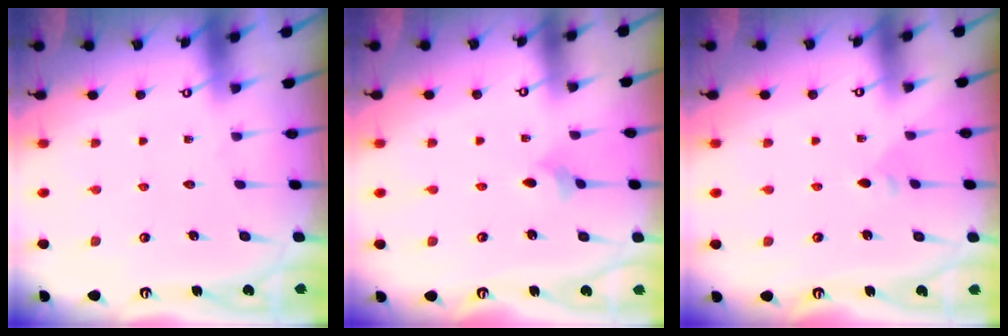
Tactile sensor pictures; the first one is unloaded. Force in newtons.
{"total": 2.1, "press": 2.0, "slide": 0.5}
{"total": 2.5, "press": 2.4, "slide": 0.6}